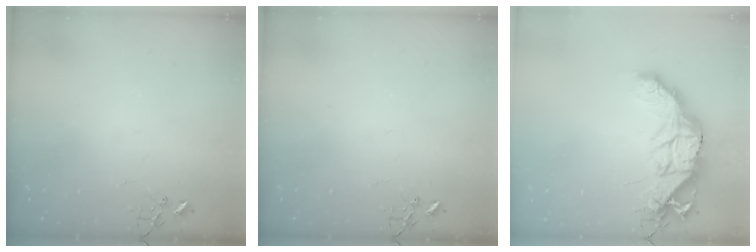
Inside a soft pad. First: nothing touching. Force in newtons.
{"total": 0.0}
{"total": 16.7, "press": 16.6, "slide": 1.4}